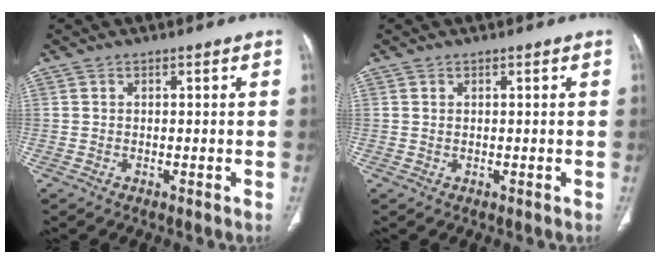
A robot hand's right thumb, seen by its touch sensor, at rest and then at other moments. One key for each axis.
{"total": 0.0}